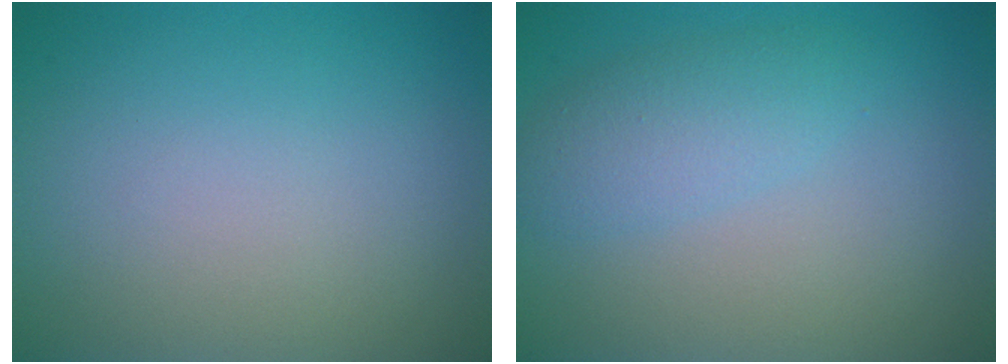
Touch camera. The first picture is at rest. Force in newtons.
{"total": 2.8, "press": 2.8, "slide": 0.1}